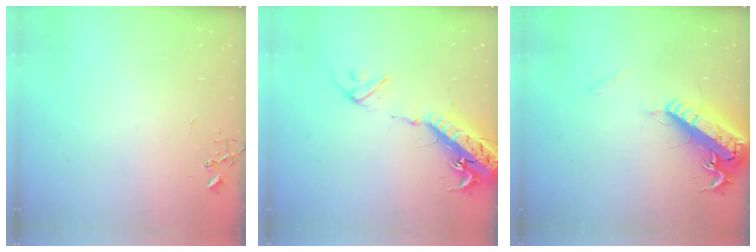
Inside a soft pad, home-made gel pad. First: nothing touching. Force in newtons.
{"total": 18.2, "press": 17.7, "slide": 4.1}
{"total": 20.1, "press": 19.7, "slide": 3.9}